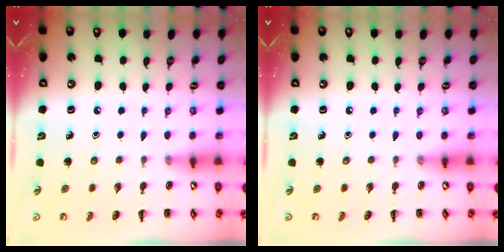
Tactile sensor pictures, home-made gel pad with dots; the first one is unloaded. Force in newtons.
{"total": 0.0}